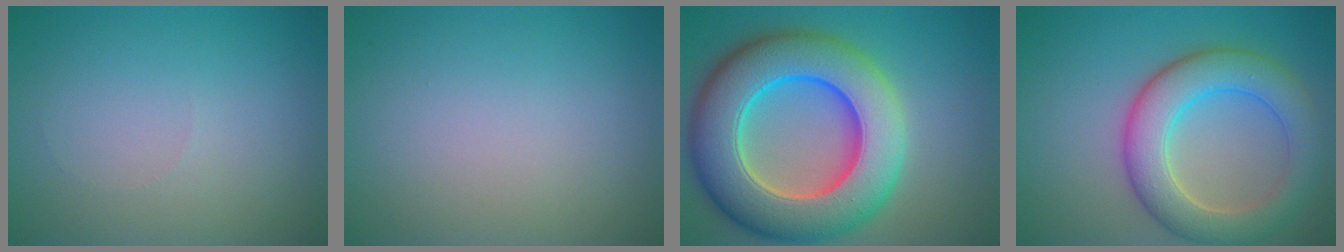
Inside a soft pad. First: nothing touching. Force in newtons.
{"total": 0.0}
{"total": 13.3, "press": 13.1, "slide": 2.1}
{"total": 7.0, "press": 7.0, "slide": 0.3}